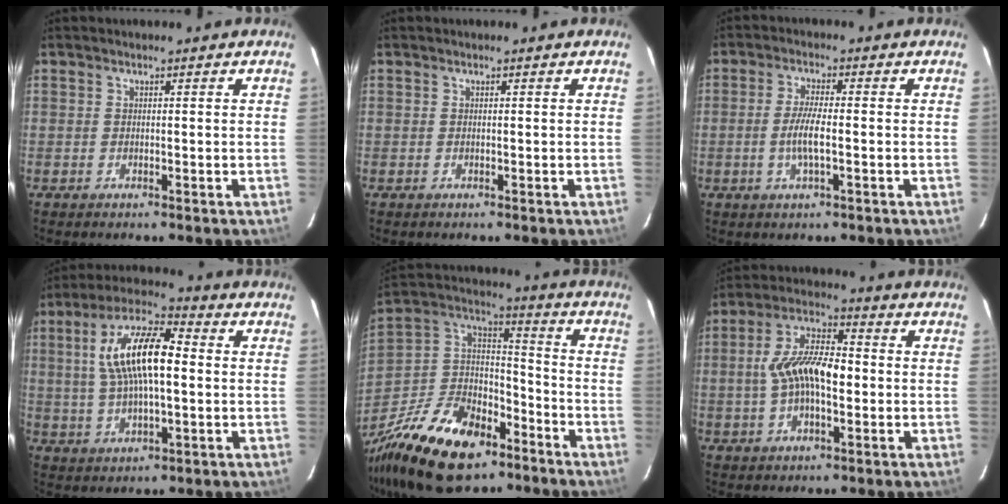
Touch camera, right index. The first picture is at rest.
{"total": 0.0}
{"total": 5.0, "force": [-1.3, 0.7, 4.8], "torque": [-0.095, -0.001, -0.026]}
{"total": 14.6, "force": [1.8, 5.4, 13.4], "torque": [-0.257, 0.021, 0.031]}
{"total": 25.1, "force": [-15.6, 14.0, 13.9], "torque": [-0.311, 0.012, -0.255]}
{"total": 11.1, "force": [-1.1, 4.7, 10.0], "torque": [-0.193, 0.014, -0.020]}